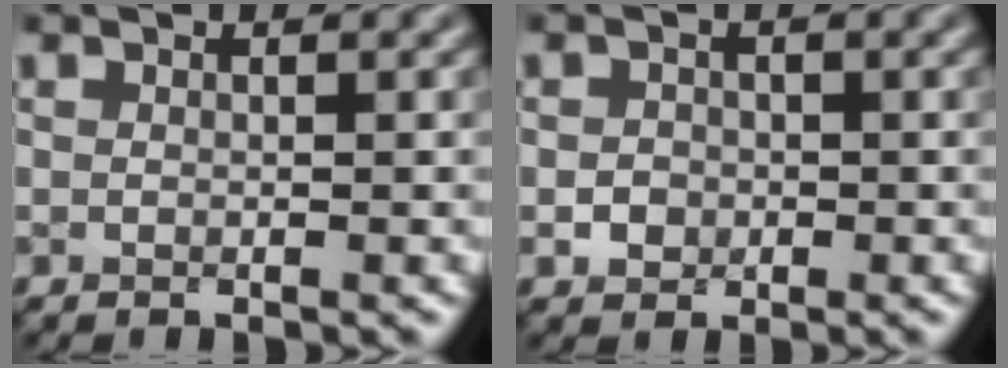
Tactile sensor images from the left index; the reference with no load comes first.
{"total": 1.4, "force": [-0.3, 1.3, 0.4], "torque": [0.000, -0.002, -0.007]}